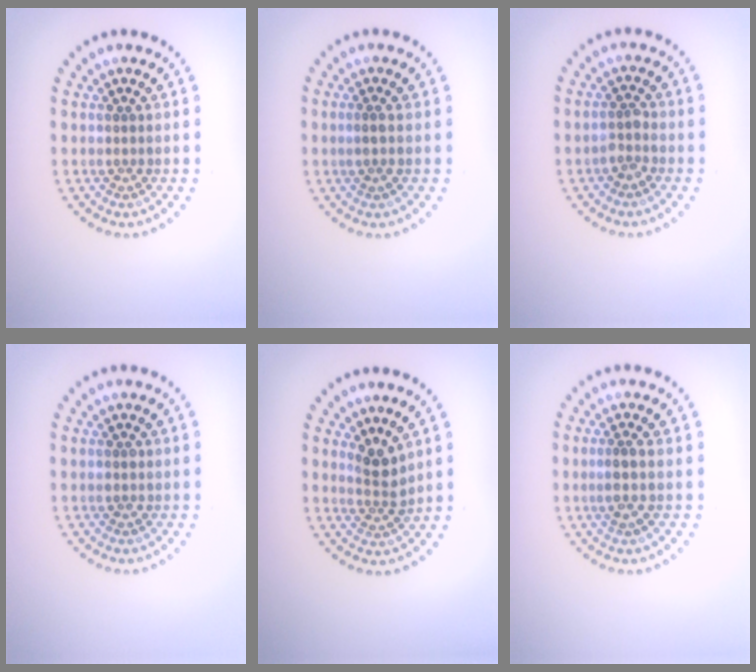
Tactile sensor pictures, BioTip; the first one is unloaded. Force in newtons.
{"total": 0.8, "press": 0.5, "slide": 0.6}
{"total": 1.2, "press": 1.1, "slide": 0.5}
{"total": 0.8, "press": 0.7, "slide": 0.1}
{"total": 2.3, "press": 1.7, "slide": 1.5}
{"total": 1.4, "press": 1.0, "slide": 0.9}